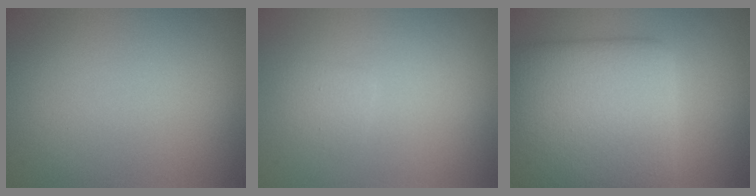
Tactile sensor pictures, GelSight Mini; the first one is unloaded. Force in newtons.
{"total": 1.1, "press": 1.1, "slide": 0.1}
{"total": 10.0, "press": 10.0, "slide": 0.3}